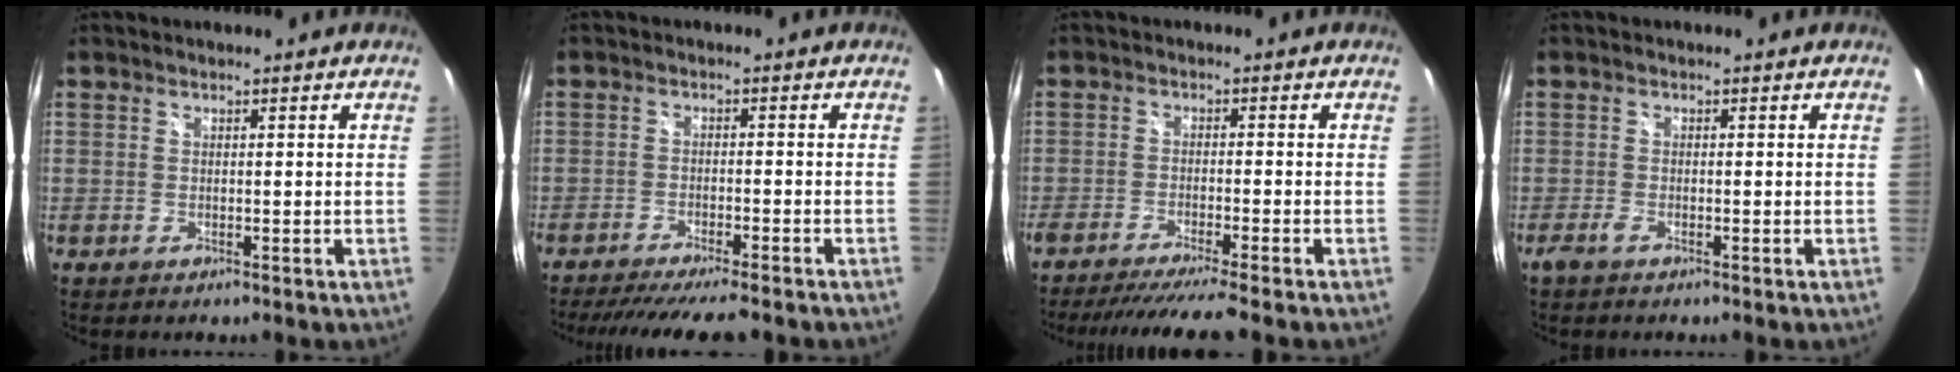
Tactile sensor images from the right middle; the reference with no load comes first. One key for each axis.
{"total": 10.9, "fx": -9.6, "fy": 0.8, "fz": 5.1, "tx": -0.107, "ty": -0.023, "tz": -0.144}
{"total": 9.4, "fx": -8.2, "fy": -1.4, "fz": 4.2, "tx": -0.086, "ty": -0.022, "tz": -0.130}
{"total": 1.6, "fx": -1.2, "fy": 0.3, "fz": 1.1, "tx": -0.025, "ty": -0.004, "tz": -0.024}